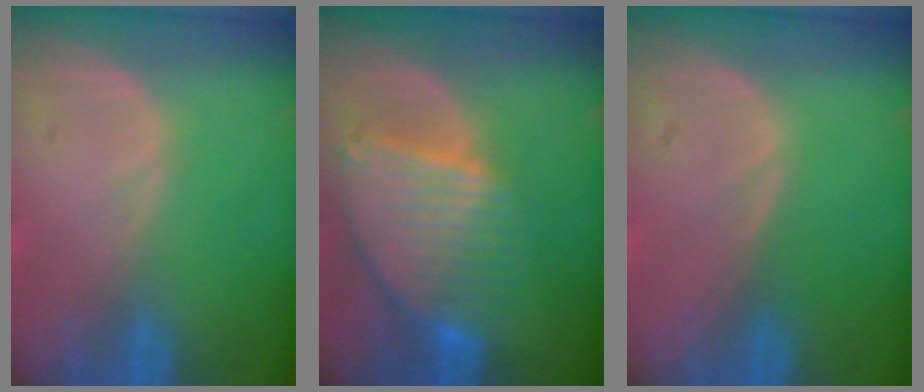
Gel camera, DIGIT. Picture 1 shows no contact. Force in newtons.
{"total": 8.5, "press": 7.5, "slide": 4.1}
{"total": 0.0}